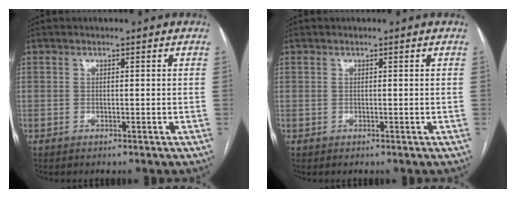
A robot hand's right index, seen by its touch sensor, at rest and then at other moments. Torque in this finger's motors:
{"motor_torque": [0.00, 0.00, 0.00, 0.00]}